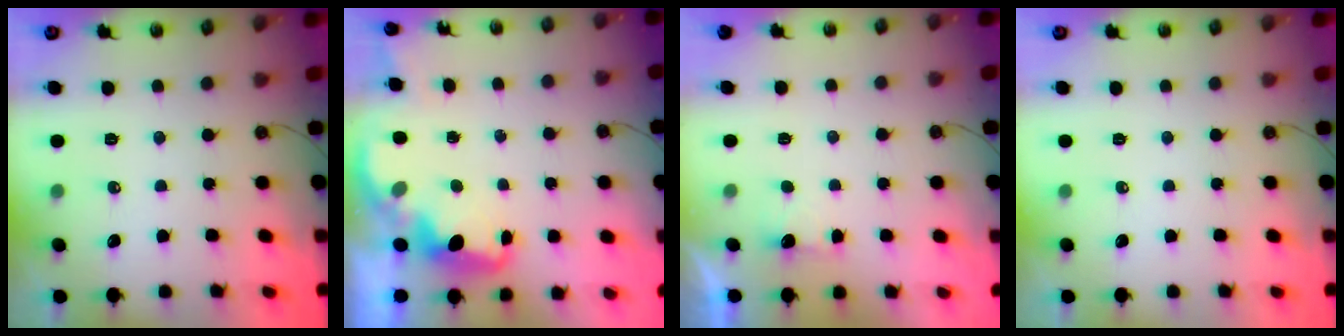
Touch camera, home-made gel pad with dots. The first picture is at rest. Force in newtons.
{"total": 2.5, "press": 2.4, "slide": 0.7}
{"total": 1.3, "press": 1.1, "slide": 0.8}
{"total": 0.0}